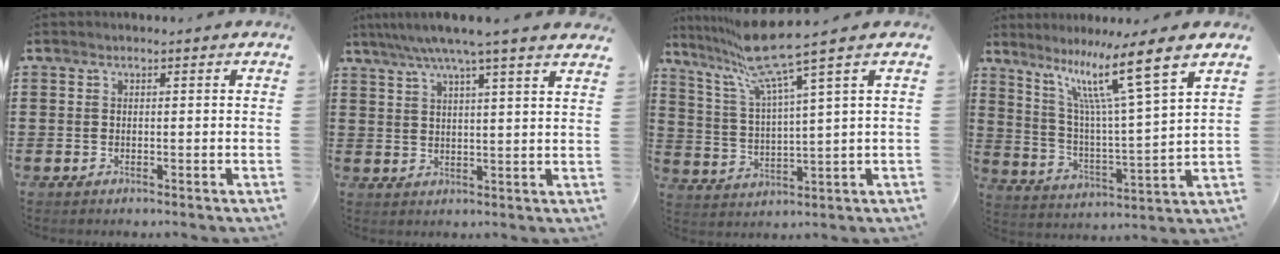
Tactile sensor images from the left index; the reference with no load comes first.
{"total": 6.2, "force": [5.0, -0.7, 3.5], "torque": [-0.082, -0.018, 0.085]}
{"total": 10.6, "force": [7.7, 0.1, 7.3], "torque": [-0.175, -0.029, 0.130]}
{"total": 11.9, "force": [8.0, 0.0, 8.8], "torque": [-0.185, -0.037, 0.125]}